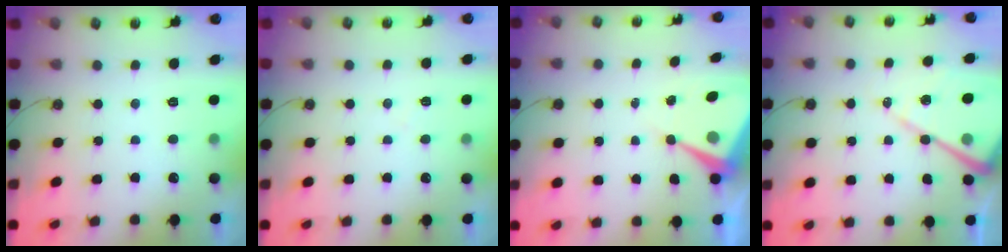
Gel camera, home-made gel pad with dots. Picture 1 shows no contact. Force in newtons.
{"total": 3.4, "press": 3.3, "slide": 0.6}
{"total": 8.9, "press": 8.9, "slide": 0.5}
{"total": 14.1, "press": 14.0, "slide": 1.4}